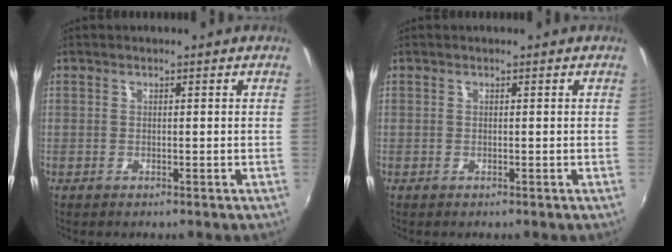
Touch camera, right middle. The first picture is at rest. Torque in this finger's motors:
{"motor_torque": [-0.11, -0.06, 0.00, 0.00]}